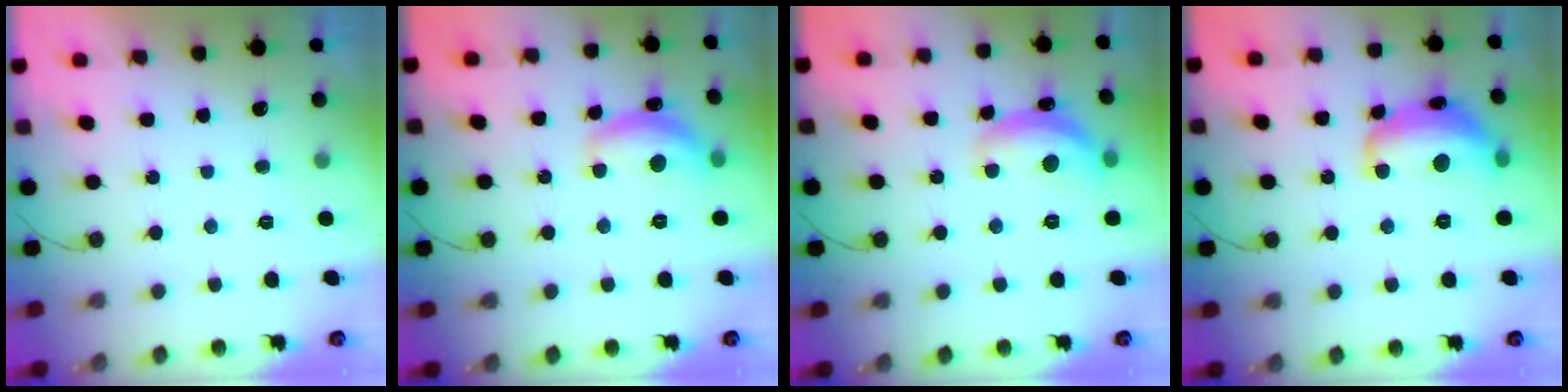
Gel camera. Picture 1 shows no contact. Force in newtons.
{"total": 12.6, "press": 12.6, "slide": 0.5}
{"total": 13.2, "press": 13.2, "slide": 0.7}
{"total": 14.0, "press": 14.0, "slide": 0.8}